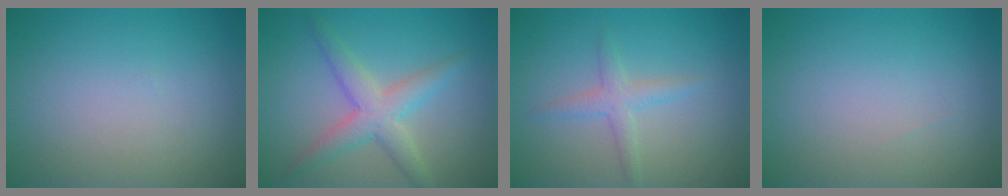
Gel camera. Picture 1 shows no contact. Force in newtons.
{"total": 3.8, "press": 3.8, "slide": 0.1}
{"total": 2.0, "press": 2.0, "slide": 0.1}
{"total": 0.0}